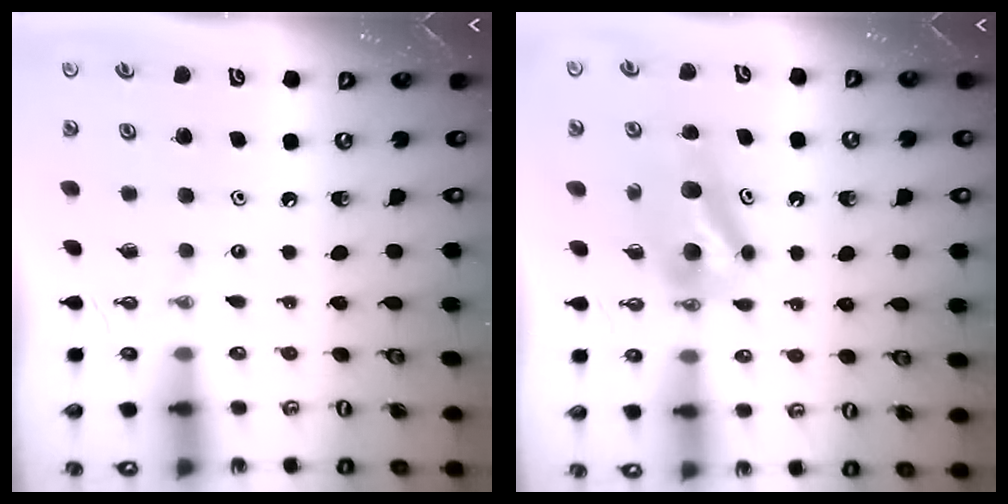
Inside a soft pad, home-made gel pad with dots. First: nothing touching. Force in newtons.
{"total": 6.8, "press": 6.6, "slide": 1.5}